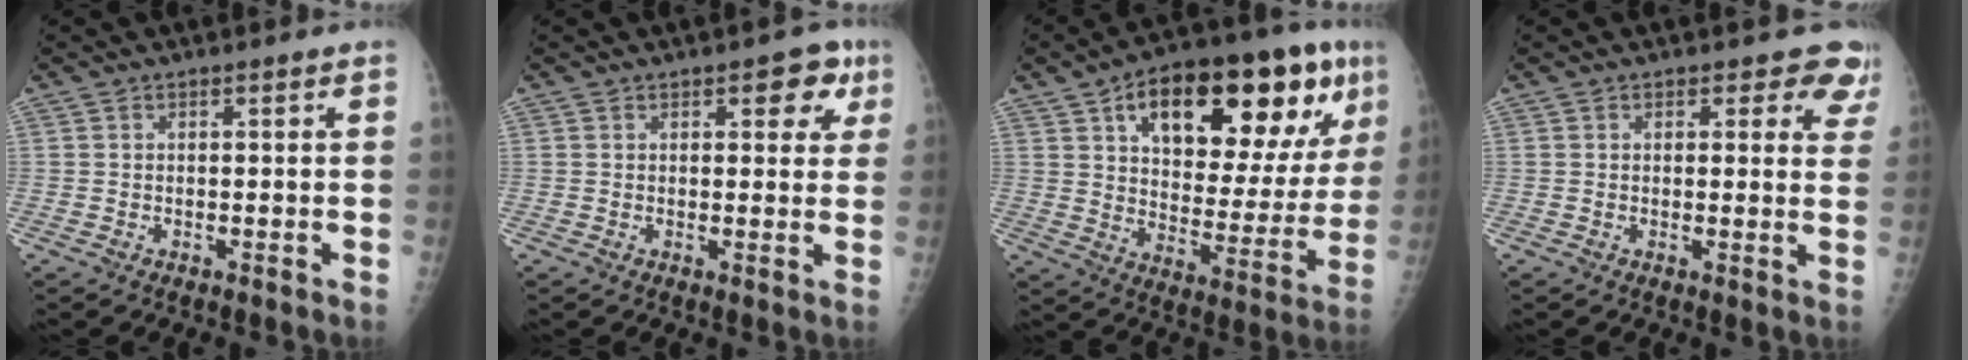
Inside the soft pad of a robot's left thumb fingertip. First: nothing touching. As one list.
[{"total": 5.4, "force": [2.5, 3.0, 3.8], "torque": [-0.008, -0.005, 0.020]}, {"total": 27.8, "force": [12.7, 11.9, 21.7], "torque": [-0.276, -0.003, 0.190]}, {"total": 6.4, "force": [5.1, 3.3, 2.0], "torque": [0.026, -0.020, 0.034]}]